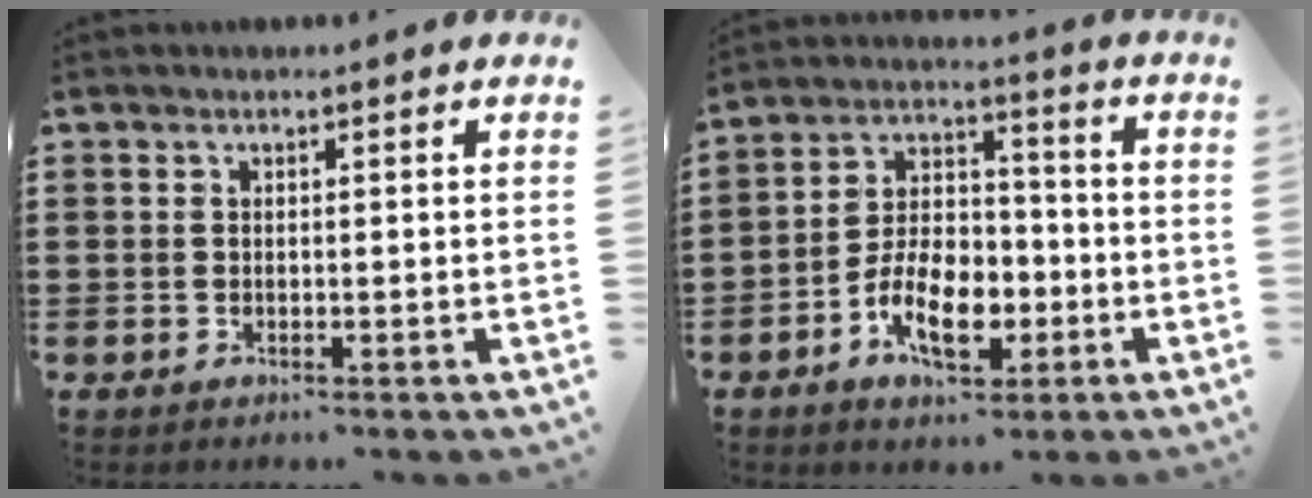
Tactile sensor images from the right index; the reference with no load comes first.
{"total": 10.2, "force": [-4.2, 5.8, 7.3], "torque": [-0.148, 0.005, -0.077]}